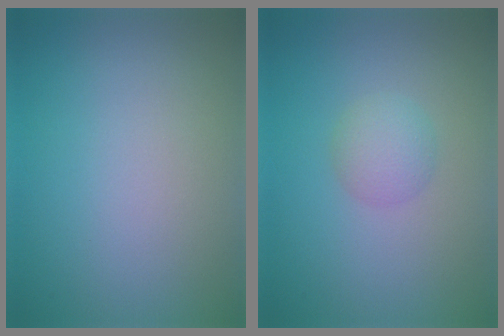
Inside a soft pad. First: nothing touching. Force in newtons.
{"total": 2.0, "press": 2.0, "slide": 0.1}